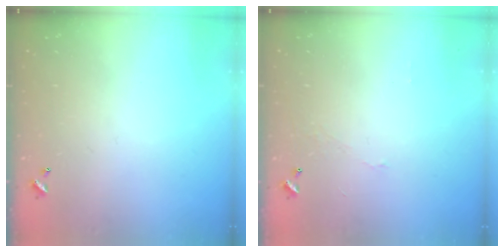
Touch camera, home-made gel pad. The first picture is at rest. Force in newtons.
{"total": 0.0}